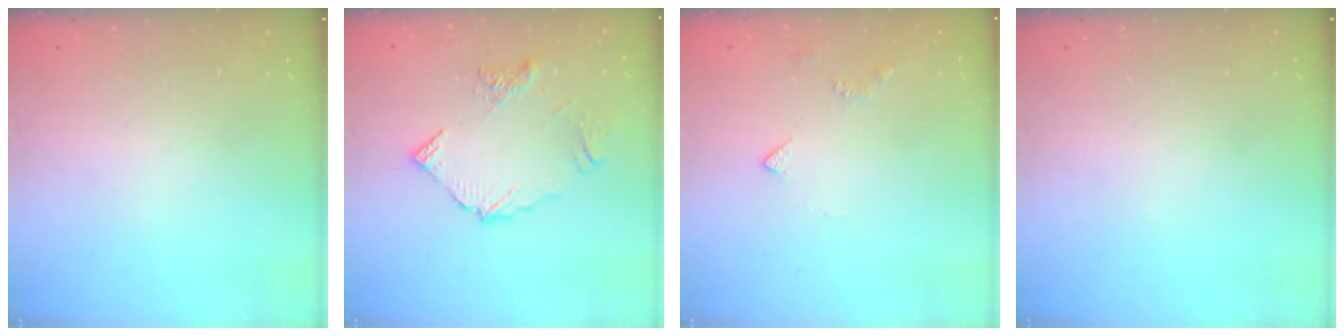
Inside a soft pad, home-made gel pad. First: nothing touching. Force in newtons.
{"total": 10.1, "press": 10.1, "slide": 1.1}
{"total": 4.2, "press": 4.1, "slide": 0.9}
{"total": 0.0}